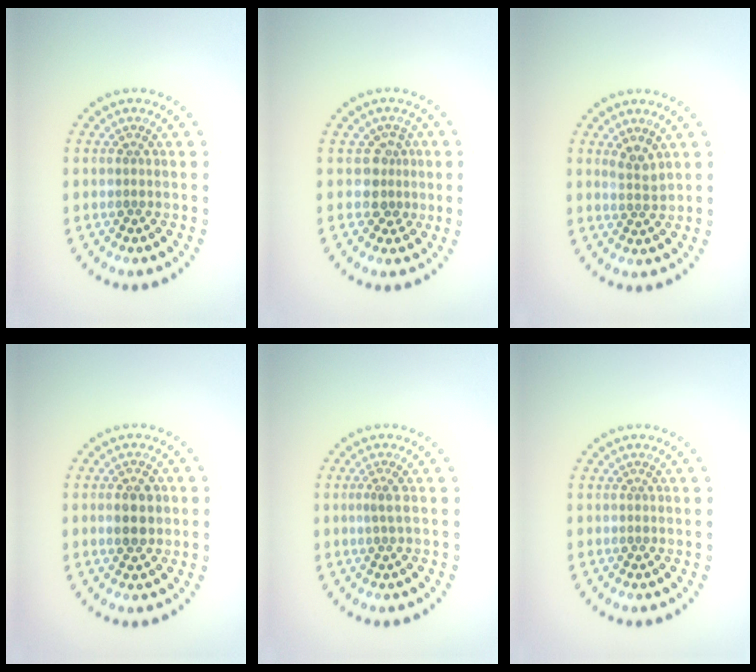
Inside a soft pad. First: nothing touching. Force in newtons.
{"total": 2.3, "press": 1.9, "slide": 1.4}
{"total": 1.8, "press": 1.4, "slide": 1.2}
{"total": 2.6, "press": 2.6, "slide": 0.1}
{"total": 1.0, "press": 0.4, "slide": 0.9}
{"total": 0.0}